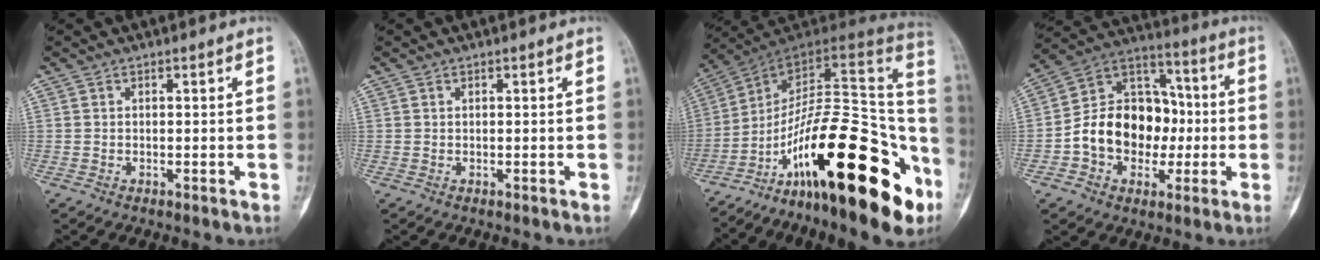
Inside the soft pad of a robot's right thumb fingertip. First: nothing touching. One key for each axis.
{"total": 0.0}
{"total": 31.1, "fx": -14.2, "fy": 11.3, "fz": 25.2, "tx": -0.291, "ty": 0.087, "tz": -0.224}
{"total": 17.3, "fx": -2.4, "fy": 13.4, "fz": 10.7, "tx": -0.125, "ty": 0.045, "tz": -0.041}